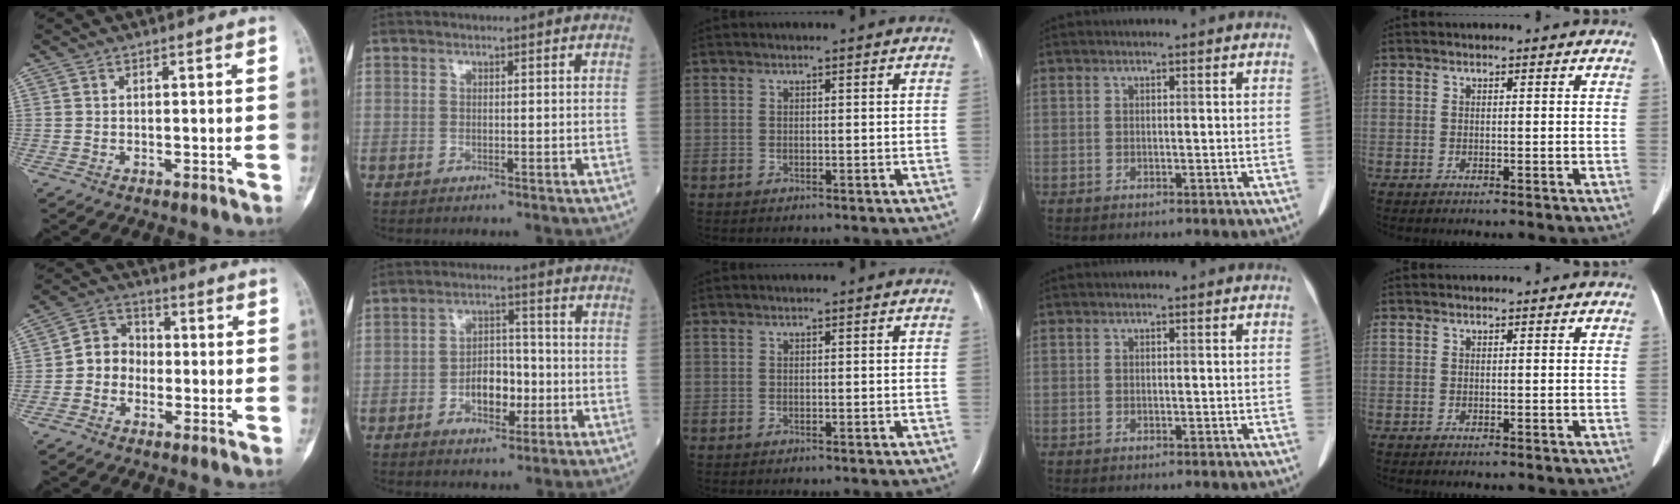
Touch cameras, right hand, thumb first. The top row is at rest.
{"thumb": {"total": 6.7, "force": [-1.4, 5.9, 2.8], "torque": [-0.018, 0.028, -0.042]}, "index": {"total": 6.7, "force": [-1.9, 3.7, 5.1], "torque": [-0.088, 0.014, -0.028]}}